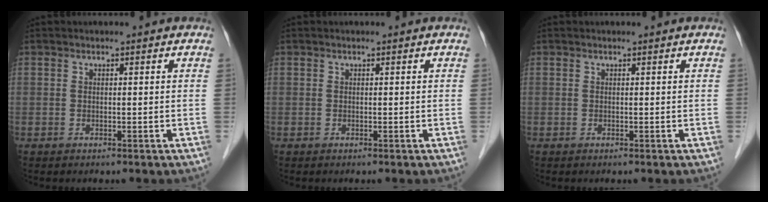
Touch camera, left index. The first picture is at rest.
{"total": 0.0}
{"total": 0.0}